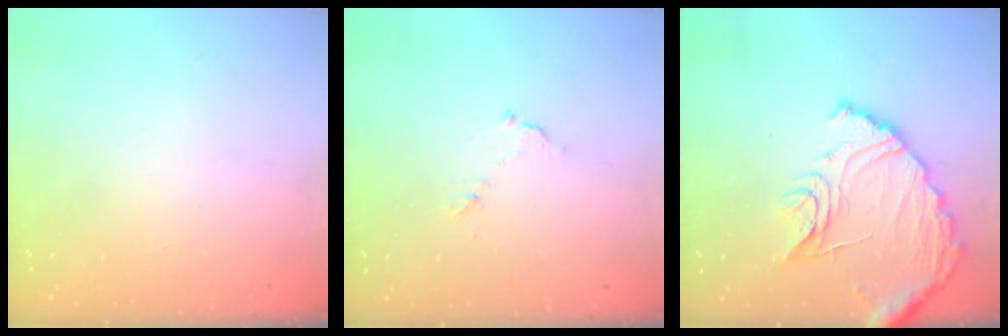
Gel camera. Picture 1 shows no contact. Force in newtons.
{"total": 6.3, "press": 6.3, "slide": 0.2}
{"total": 14.9, "press": 14.8, "slide": 1.2}